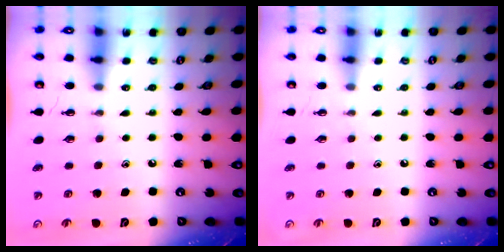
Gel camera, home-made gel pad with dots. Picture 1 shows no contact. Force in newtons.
{"total": 0.0}